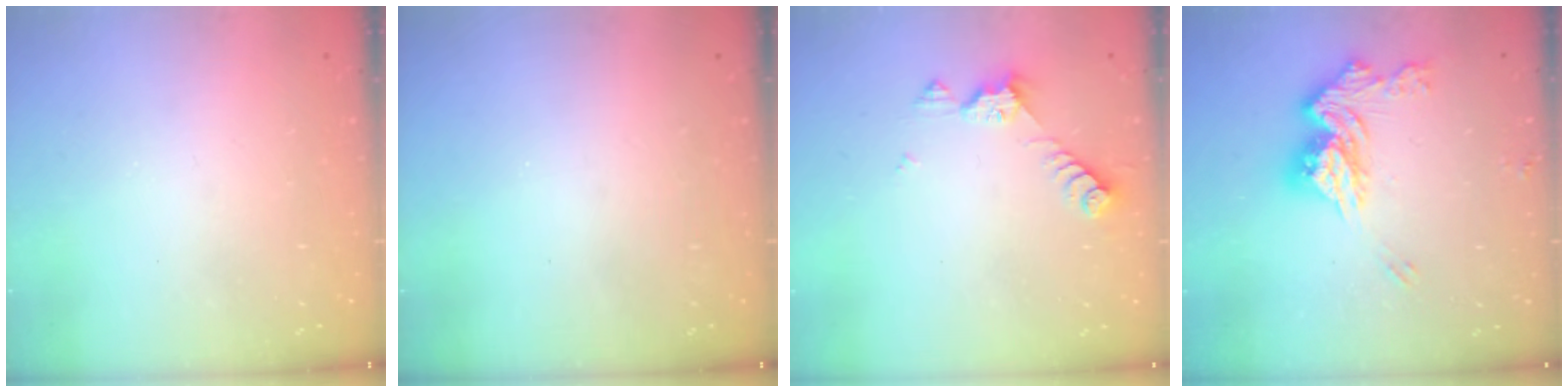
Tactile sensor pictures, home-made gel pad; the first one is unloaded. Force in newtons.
{"total": 0.0}
{"total": 6.7, "press": 6.7, "slide": 0.4}
{"total": 14.1, "press": 14.1, "slide": 0.2}